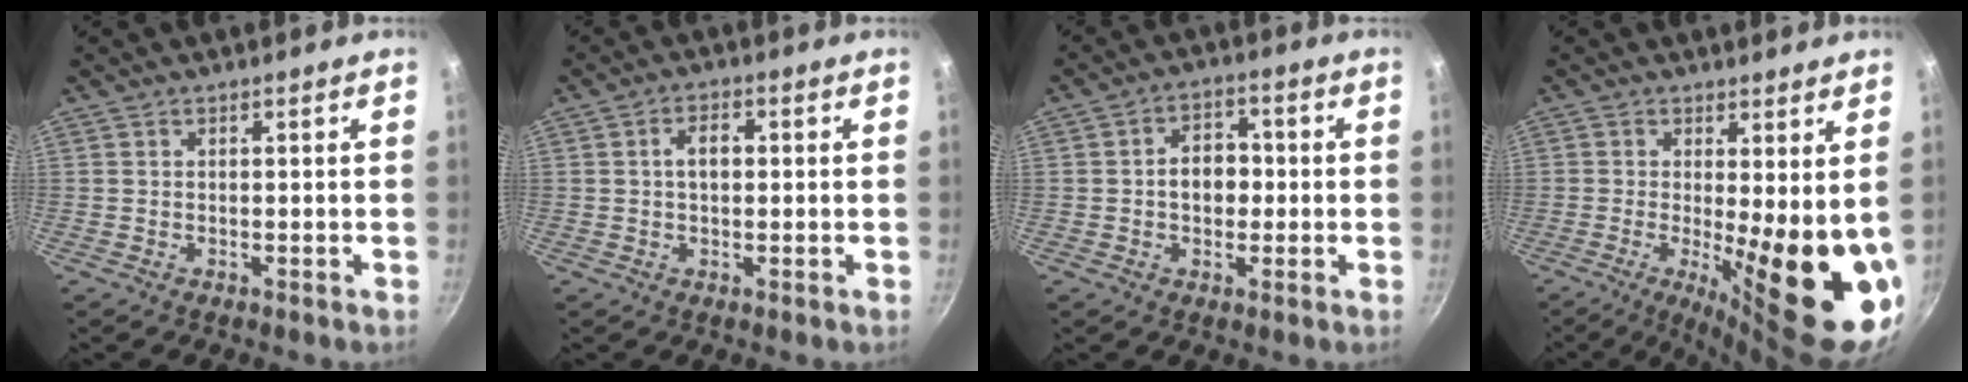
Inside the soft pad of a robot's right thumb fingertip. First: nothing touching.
{"total": 4.0, "force": [0.4, 2.5, 3.1], "torque": [-0.040, 0.015, 0.003]}
{"total": 6.7, "force": [-0.2, 5.0, 4.4], "torque": [-0.032, 0.017, -0.009]}
{"total": 16.5, "force": [-0.9, 4.9, 15.7], "torque": [-0.193, -0.036, -0.003]}